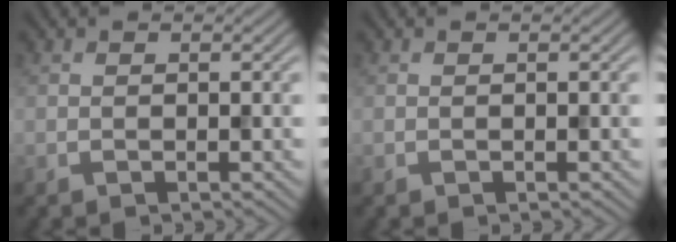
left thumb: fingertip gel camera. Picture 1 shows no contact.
{"total": 0.0}